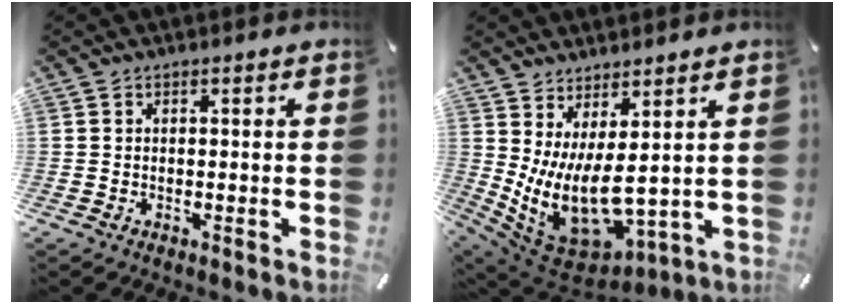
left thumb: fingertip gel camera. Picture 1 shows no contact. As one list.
[{"total": 11.3, "force": [1.1, 6.2, 9.4], "torque": [-0.198, -0.053, 0.029]}]